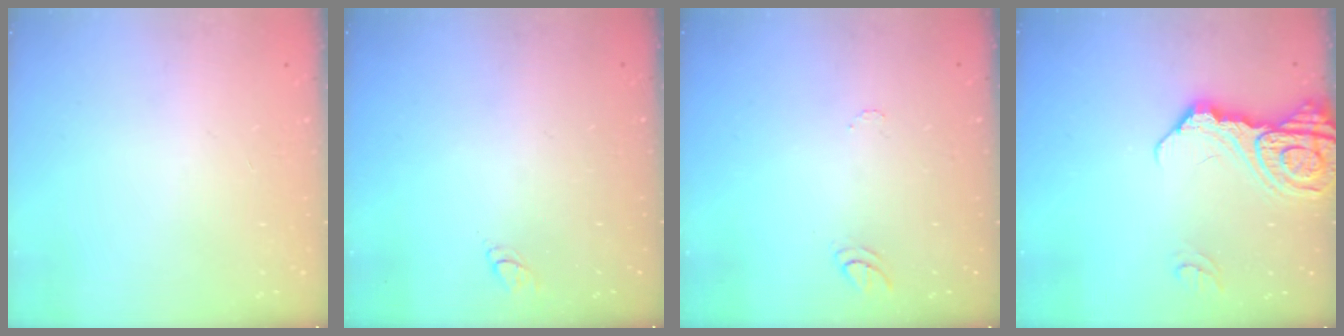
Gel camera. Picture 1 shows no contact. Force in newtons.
{"total": 3.0, "press": 3.0, "slide": 0.2}
{"total": 5.8, "press": 5.8, "slide": 0.5}
{"total": 14.7, "press": 14.6, "slide": 1.7}